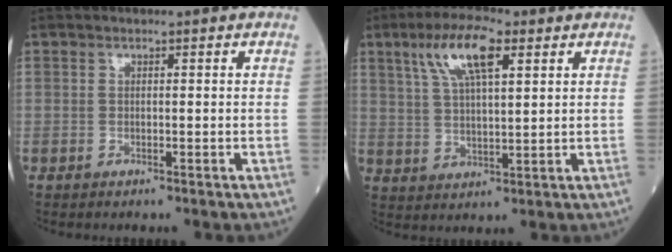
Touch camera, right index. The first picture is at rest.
{"total": 9.7, "force": [4.8, 2.4, 8.1], "torque": [-0.161, 0.017, 0.091]}